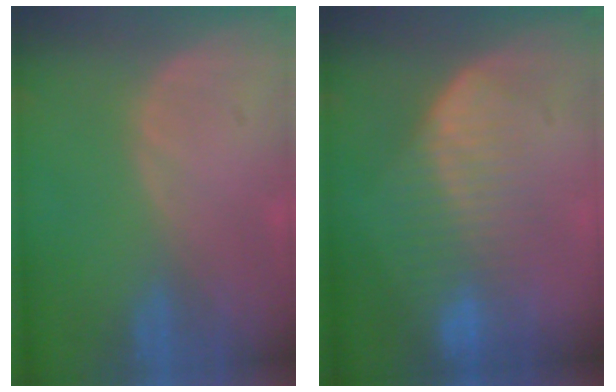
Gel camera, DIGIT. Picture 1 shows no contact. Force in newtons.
{"total": 7.5, "press": 7.2, "slide": 2.1}